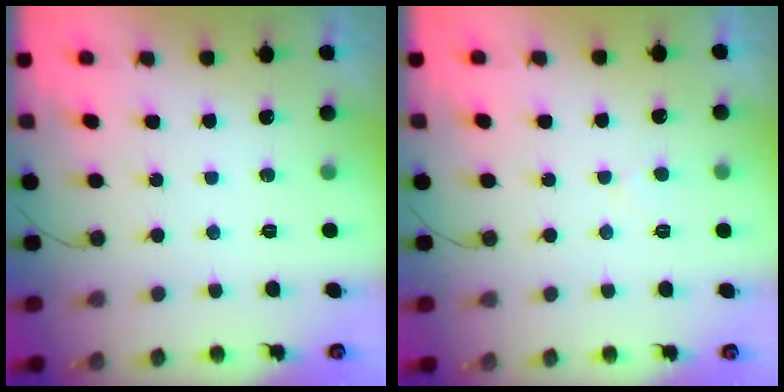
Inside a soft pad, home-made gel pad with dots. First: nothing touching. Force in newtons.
{"total": 3.5, "press": 3.5, "slide": 0.3}